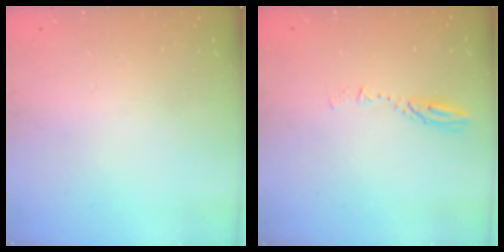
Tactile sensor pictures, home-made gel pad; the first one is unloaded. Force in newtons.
{"total": 3.8, "press": 3.8, "slide": 0.4}